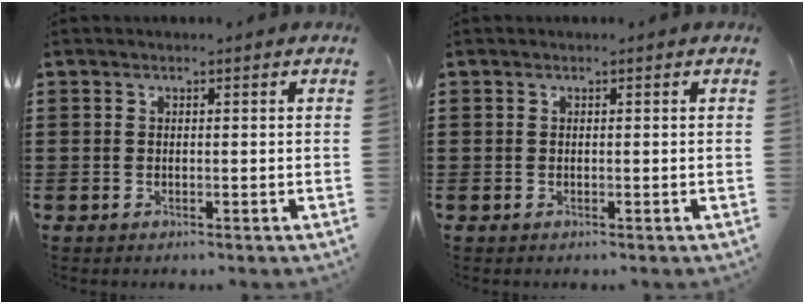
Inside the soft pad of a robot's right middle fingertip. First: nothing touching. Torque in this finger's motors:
{"motor_torque": [-0.01, -0.16, 0.05, 0.01]}